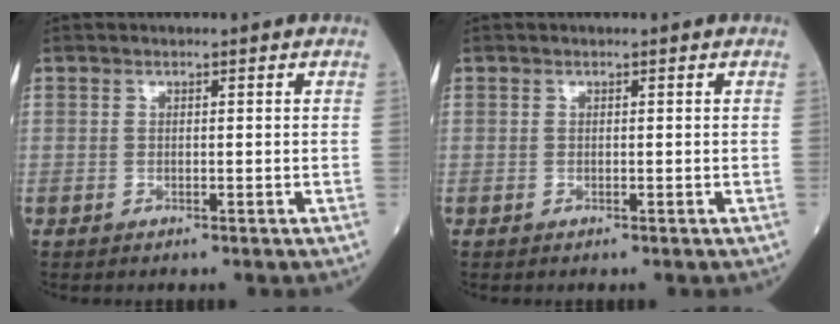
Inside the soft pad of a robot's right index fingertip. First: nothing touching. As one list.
[{"total": 0.0}]